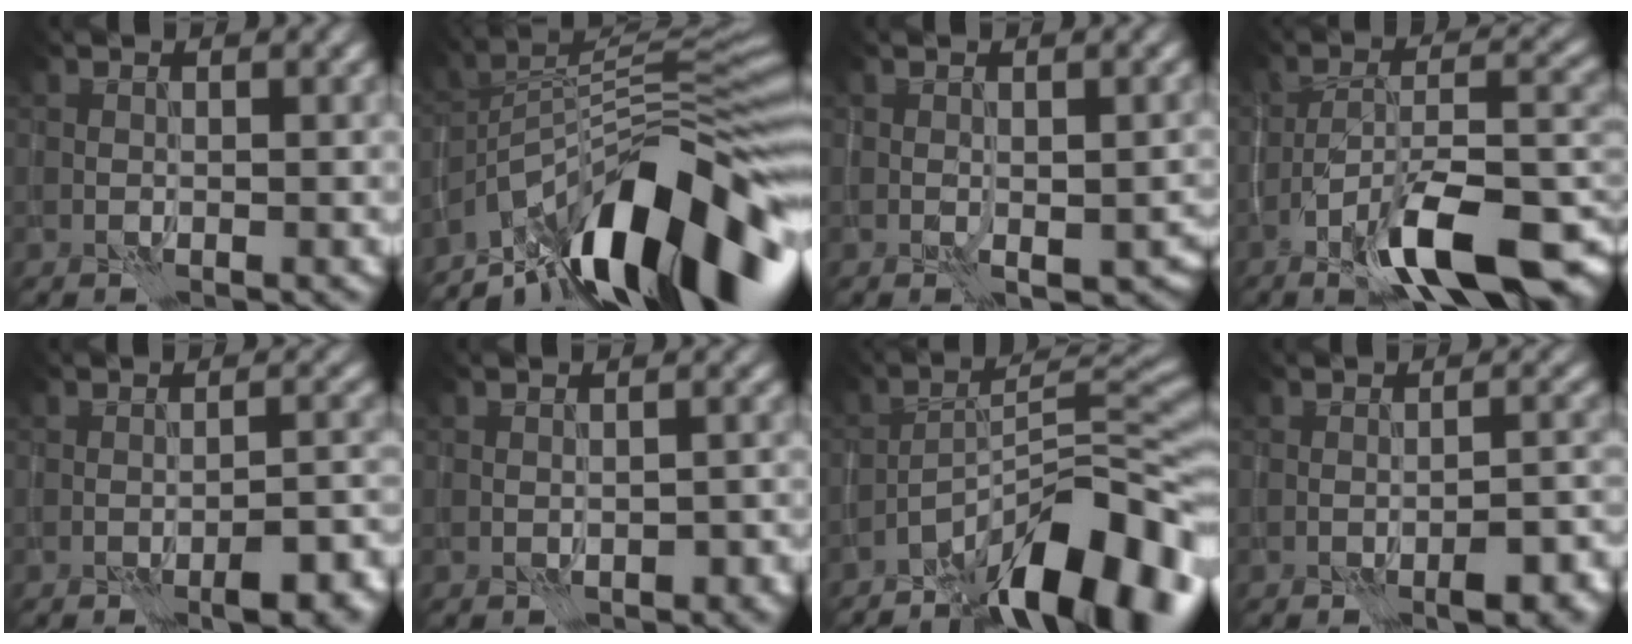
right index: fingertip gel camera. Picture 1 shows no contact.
{"total": 14.3, "force": [-9.1, 4.4, 10.1], "torque": [-0.151, 0.031, -0.159]}
{"total": 4.3, "force": [-1.6, 2.2, 3.3], "torque": [-0.044, -0.008, -0.018]}
{"total": 10.4, "force": [-5.6, 2.9, 8.2], "torque": [-0.141, 0.007, -0.099]}
{"total": 5.0, "force": [-2.8, 1.6, 3.8], "torque": [-0.057, 0.006, -0.036]}
{"total": 1.7, "force": [-0.7, 1.0, 1.3], "torque": [-0.018, 0.002, -0.007]}
{"total": 12.6, "force": [-8.0, 3.6, 8.9], "torque": [-0.126, 0.014, -0.143]}
{"total": 4.4, "force": [-2.3, 1.5, 3.5], "torque": [-0.051, 0.005, -0.030]}